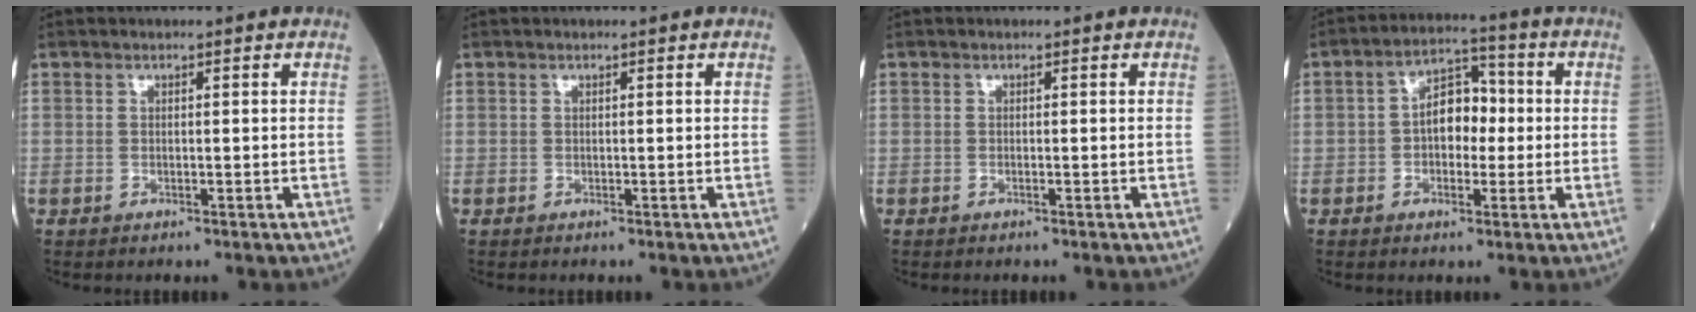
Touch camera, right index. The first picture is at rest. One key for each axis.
{"total": 0.0}
{"total": 0.0}
{"total": 7.1, "fx": -0.1, "fy": 4.1, "fz": 5.7, "tx": -0.096, "ty": 0.030, "tz": -0.005}